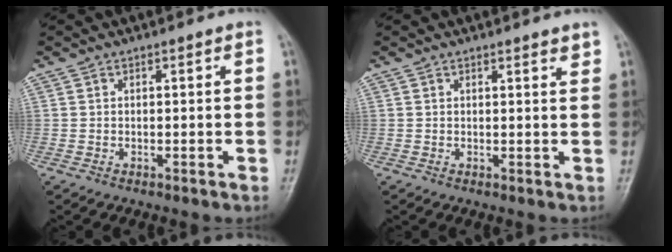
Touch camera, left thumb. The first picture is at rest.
{"total": 1.6, "force": [1.3, 0.3, 0.8], "torque": [-0.006, -0.007, 0.016]}